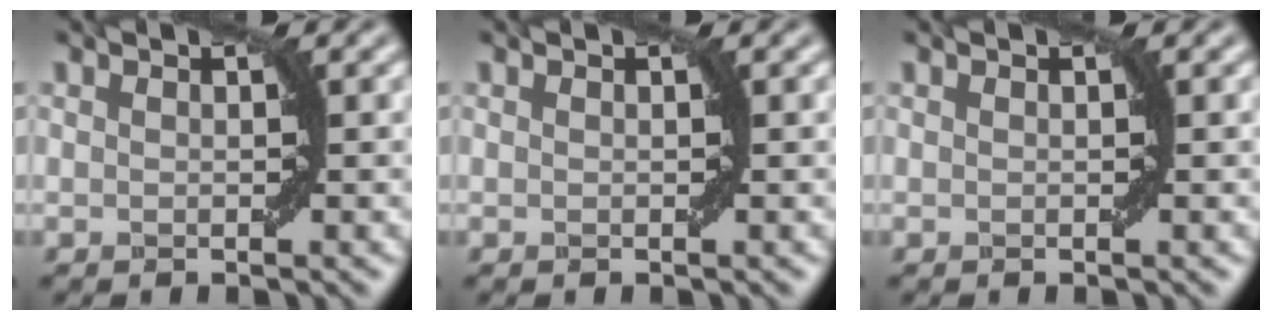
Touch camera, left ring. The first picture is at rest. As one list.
[{"total": 0.0}, {"total": 0.0}]